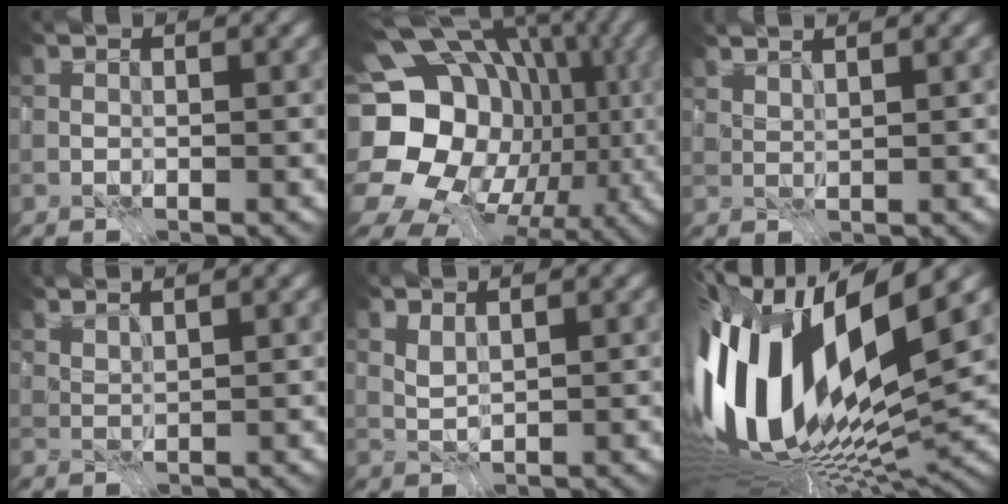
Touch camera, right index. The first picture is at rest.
{"total": 20.2, "force": [-1.3, 17.1, 10.7], "torque": [-0.191, -0.003, -0.028]}
{"total": 1.7, "force": [1.5, 0.1, 0.8], "torque": [-0.012, -0.005, 0.026]}
{"total": 2.1, "force": [1.8, 0.3, 1.0], "torque": [-0.018, -0.004, 0.030]}
{"total": 1.0, "force": [0.6, 0.3, 0.8], "torque": [-0.018, -0.005, 0.013]}
{"total": 17.1, "force": [0.7, 6.4, 15.8], "torque": [-0.301, -0.022, 0.013]}